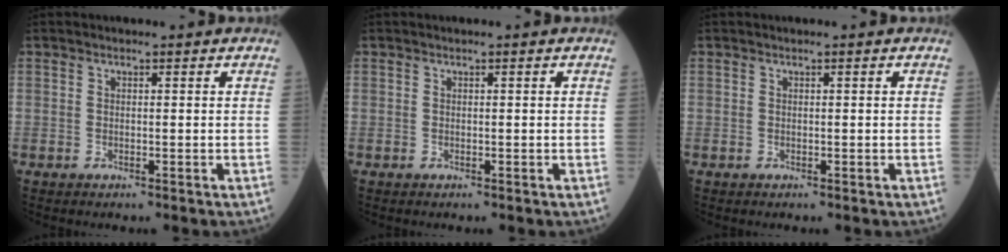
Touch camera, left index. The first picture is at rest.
{"total": 0.0}
{"total": 0.0}